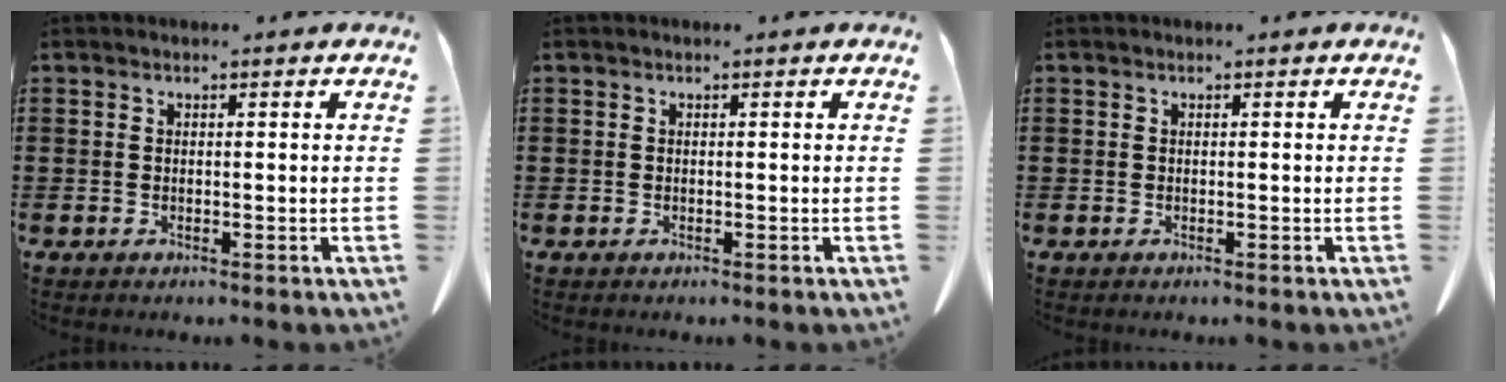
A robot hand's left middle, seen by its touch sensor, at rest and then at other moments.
{"total": 0.0}
{"total": 0.0}